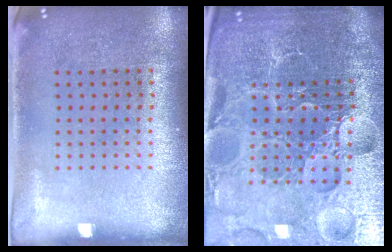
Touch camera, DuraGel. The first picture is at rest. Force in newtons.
{"total": 6.6, "press": 5.9, "slide": 3.1}